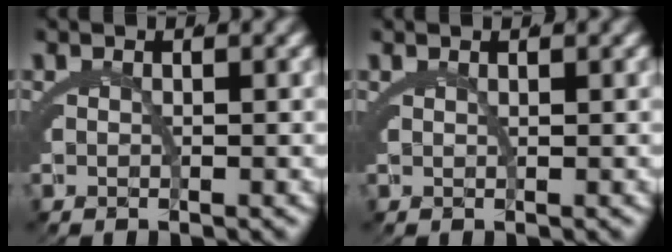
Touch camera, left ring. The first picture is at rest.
{"total": 0.9, "force": [0.6, -0.7, 0.1], "torque": [-0.002, -0.002, 0.015]}